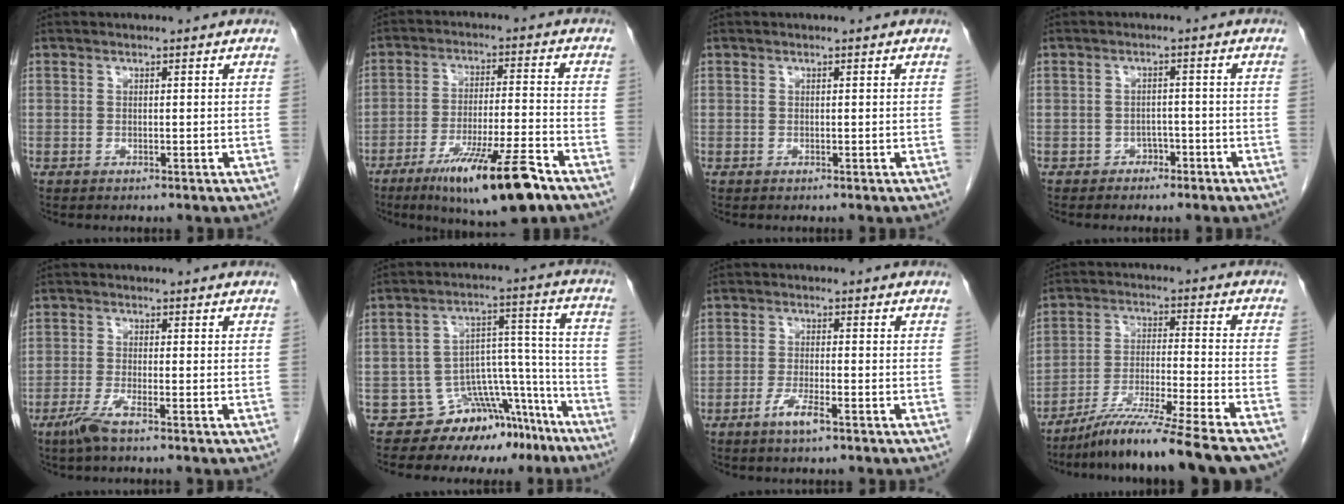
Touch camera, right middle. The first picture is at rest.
{"total": 13.7, "force": [-8.5, 1.0, 10.7], "torque": [-0.184, -0.026, -0.139]}
{"total": 0.0}
{"total": 2.2, "force": [-1.5, 1.5, 0.5], "torque": [-0.011, 0.007, -0.019]}
{"total": 3.3, "force": [-2.2, -0.1, 2.5], "torque": [-0.056, -0.008, -0.049]}
{"total": 12.0, "force": [-10.3, 5.7, 2.6], "torque": [-0.002, 0.091, -0.152]}
{"total": 3.6, "force": [-2.2, 0.4, 2.9], "torque": [-0.059, -0.004, -0.041]}
{"total": 16.6, "force": [-13.9, -1.3, 9.1], "torque": [-0.151, -0.034, -0.229]}